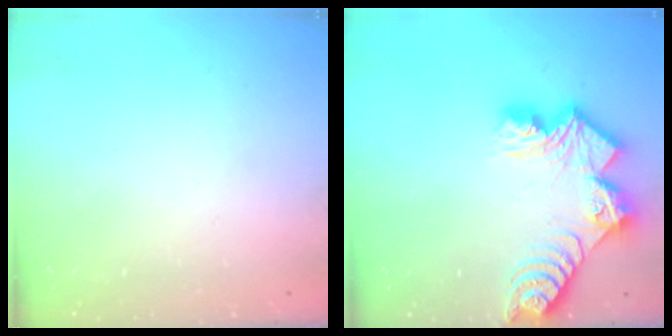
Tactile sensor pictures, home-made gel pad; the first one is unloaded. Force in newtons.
{"total": 13.7, "press": 13.6, "slide": 1.2}